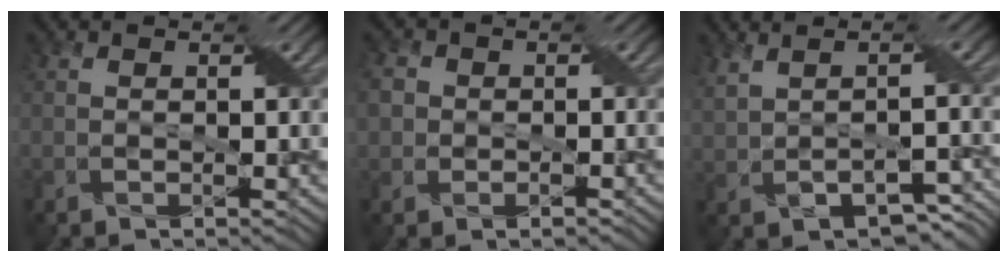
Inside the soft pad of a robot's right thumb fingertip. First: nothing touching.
{"total": 4.3, "force": [-0.2, 3.9, 1.8], "torque": [-0.041, 0.011, -0.020]}
{"total": 5.8, "force": [0.3, 2.5, 5.2], "torque": [-0.101, -0.003, 0.026]}